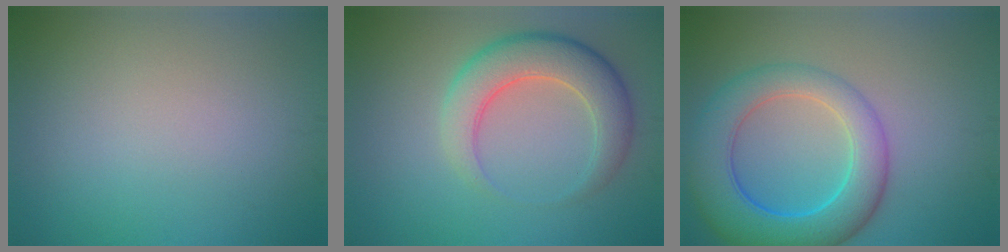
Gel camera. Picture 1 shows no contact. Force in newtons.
{"total": 5.7, "press": 5.7, "slide": 0.3}
{"total": 8.1, "press": 8.1, "slide": 0.5}